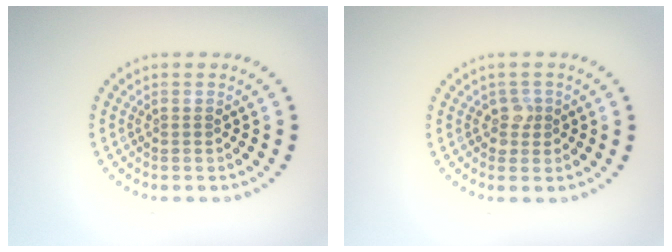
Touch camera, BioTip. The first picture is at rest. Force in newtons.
{"total": 1.6, "press": 1.3, "slide": 0.9}